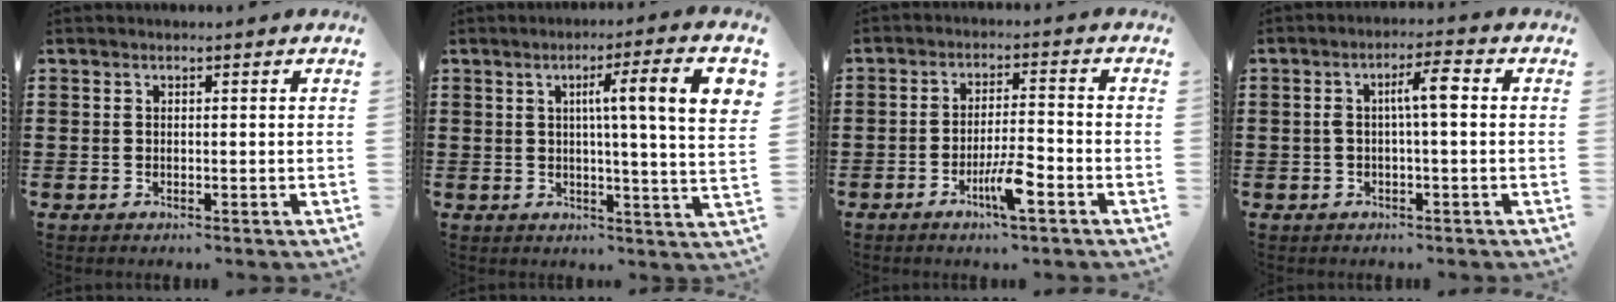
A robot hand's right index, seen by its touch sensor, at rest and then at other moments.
{"total": 10.1, "force": [3.0, 0.0, 9.6], "torque": [-0.160, -0.007, 0.040]}
{"total": 5.8, "force": [-3.1, 0.9, 4.8], "torque": [-0.098, -0.004, -0.058]}
{"total": 4.4, "force": [0.2, 0.7, 4.3], "torque": [-0.082, 0.009, -0.002]}